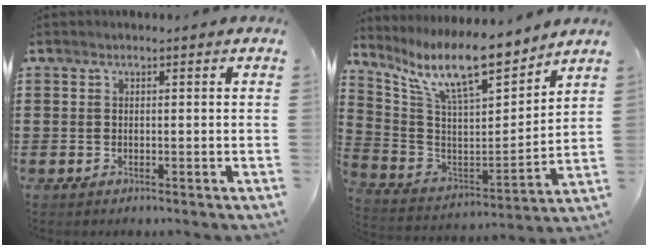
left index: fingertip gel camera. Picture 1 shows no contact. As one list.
[{"total": 12.6, "force": [10.1, 2.1, 7.2], "torque": [-0.168, -0.060, 0.174]}]